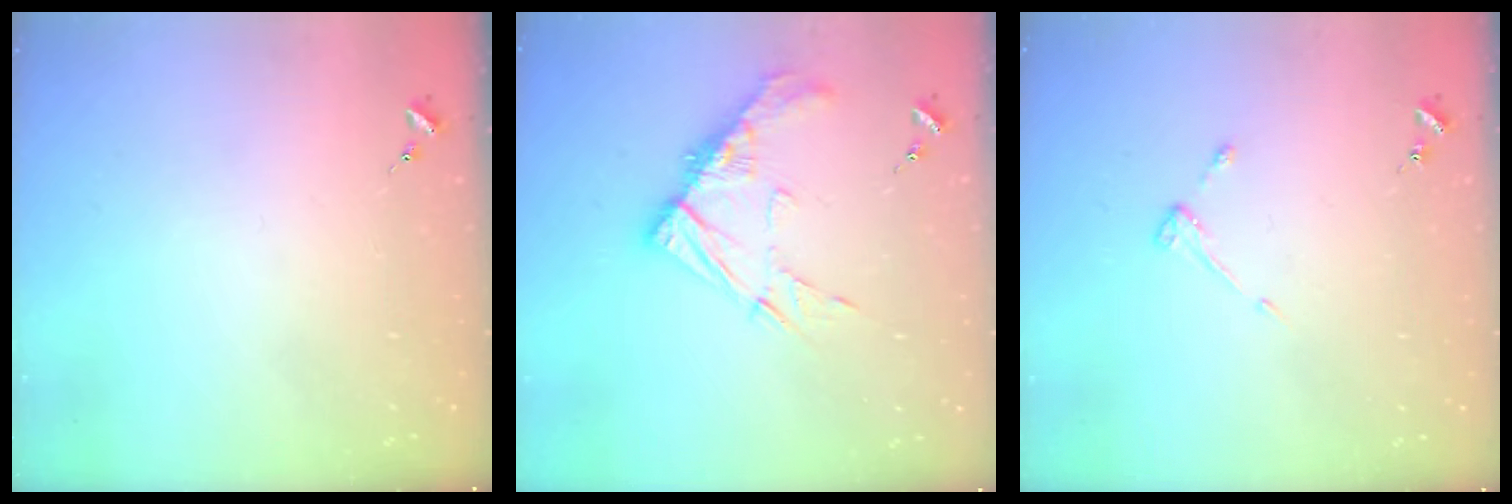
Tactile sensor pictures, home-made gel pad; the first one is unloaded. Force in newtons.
{"total": 13.1, "press": 13.1, "slide": 1.5}
{"total": 2.8, "press": 2.8, "slide": 0.3}